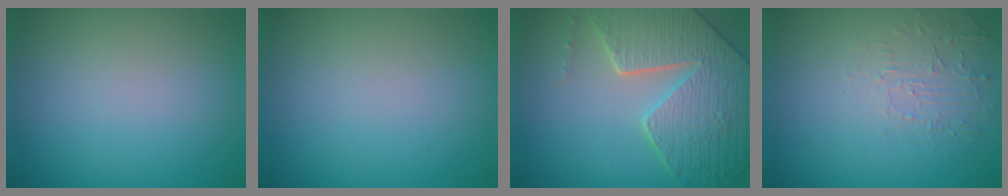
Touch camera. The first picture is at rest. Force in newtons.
{"total": 0.0}
{"total": 8.6, "press": 6.1, "slide": 6.0}
{"total": 1.8, "press": 0.7, "slide": 1.7}